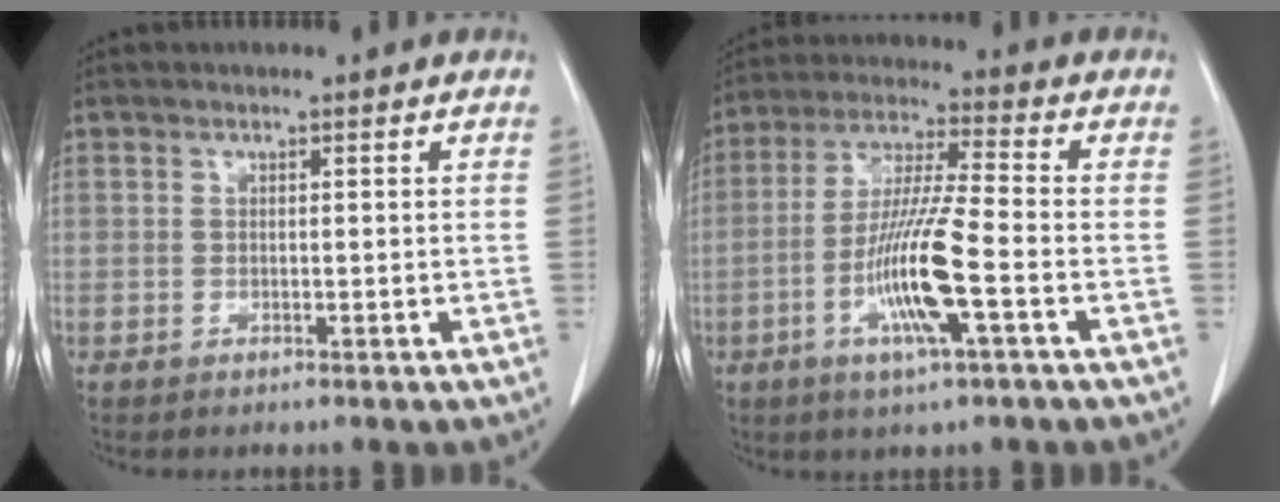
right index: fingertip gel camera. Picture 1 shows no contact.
{"total": 12.0, "force": [-3.8, 0.4, 11.4], "torque": [-0.225, -0.010, -0.075]}